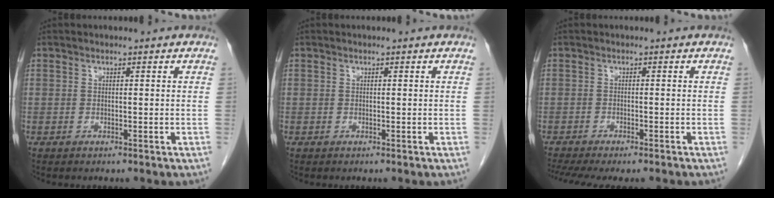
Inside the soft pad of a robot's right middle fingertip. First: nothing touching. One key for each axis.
{"total": 0.0}
{"total": 10.2, "fx": -8.5, "fy": 1.9, "fz": 5.2, "tx": -0.080, "ty": -0.006, "tz": -0.122}